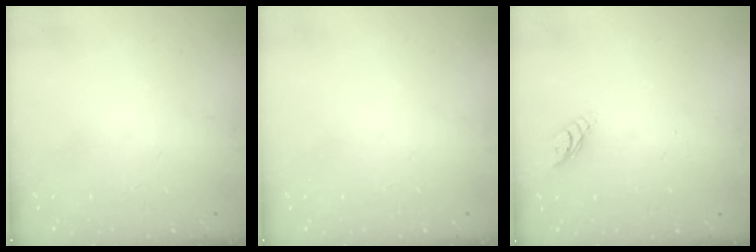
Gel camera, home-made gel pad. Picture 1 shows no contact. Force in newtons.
{"total": 0.0}
{"total": 4.4, "press": 4.4, "slide": 0.6}